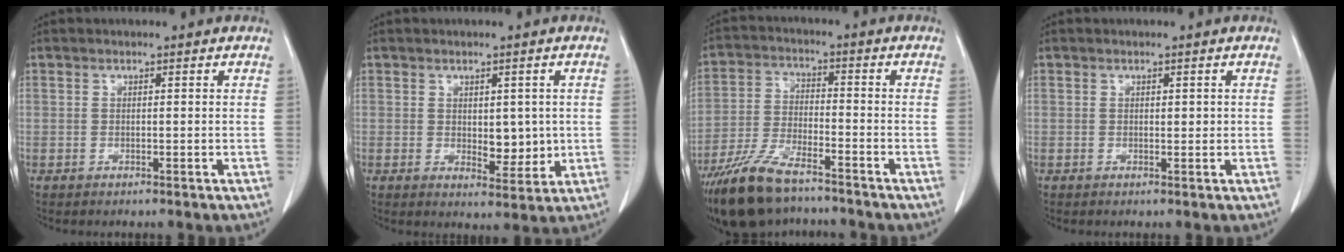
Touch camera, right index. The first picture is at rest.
{"total": 5.0, "force": [0.2, 2.6, 4.2], "torque": [-0.053, -0.009, 0.016]}
{"total": 12.2, "force": [-9.5, 3.4, 6.8], "torque": [-0.140, -0.019, -0.175]}
{"total": 1.0, "force": [0.2, 0.5, 0.8], "torque": [-0.010, 0.000, 0.003]}